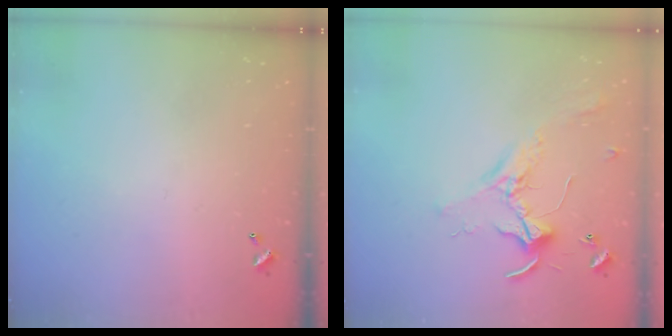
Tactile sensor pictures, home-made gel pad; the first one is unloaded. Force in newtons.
{"total": 2.3, "press": 2.3, "slide": 0.5}